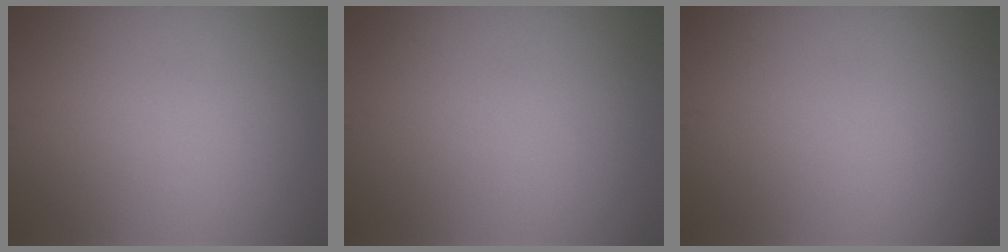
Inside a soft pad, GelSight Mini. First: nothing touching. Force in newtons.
{"total": 0.0}
{"total": 0.0}